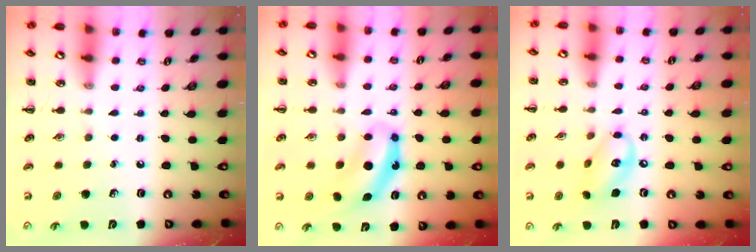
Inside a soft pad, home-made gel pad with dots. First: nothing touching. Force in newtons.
{"total": 7.0, "press": 7.0, "slide": 0.1}
{"total": 11.6, "press": 11.3, "slide": 2.3}